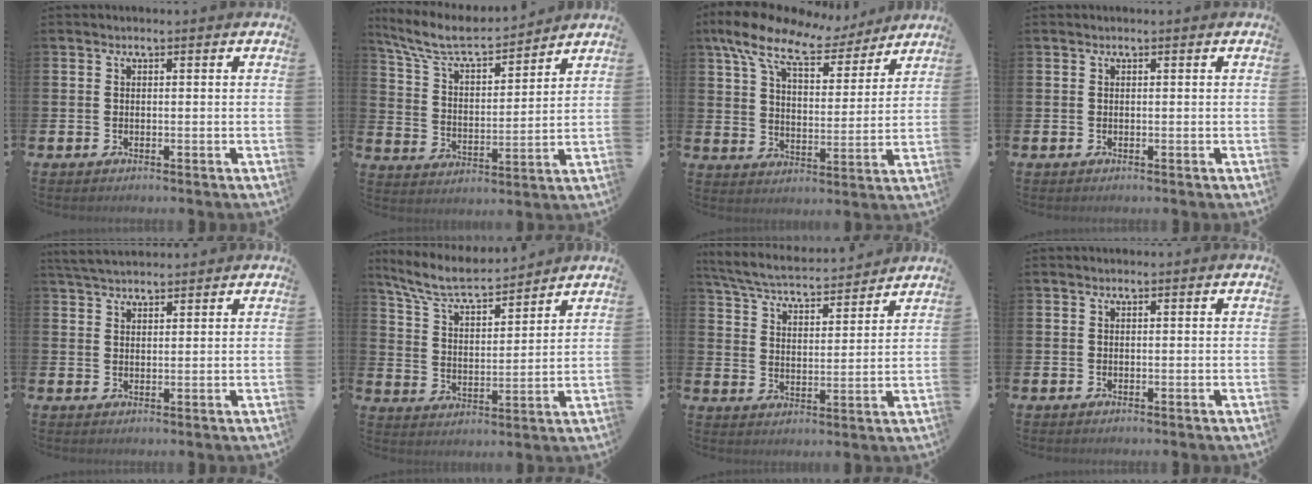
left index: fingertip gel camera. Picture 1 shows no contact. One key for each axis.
{"total": 8.5, "fx": 7.7, "fy": 1.7, "fz": 3.2, "tx": -0.101, "ty": -0.048, "tz": 0.135}
{"total": 11.9, "fx": 9.7, "fy": 4.2, "fz": 5.4, "tx": -0.126, "ty": -0.051, "tz": 0.170}
{"total": 0.0}
{"total": 3.6, "fx": 3.4, "fy": 0.8, "fz": 0.9, "tx": -0.024, "ty": -0.009, "tz": 0.064}
{"total": 7.7, "fx": 7.1, "fy": 1.2, "fz": 2.7, "tx": -0.087, "ty": -0.041, "tz": 0.125}
{"total": 5.5, "fx": 5.3, "fy": 0.7, "fz": 1.3, "tx": -0.054, "ty": -0.040, "tz": 0.089}
{"total": 0.0}